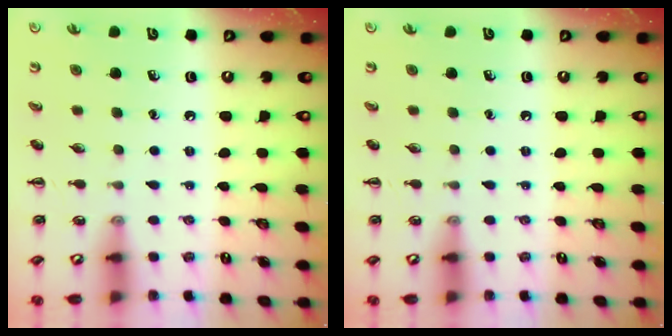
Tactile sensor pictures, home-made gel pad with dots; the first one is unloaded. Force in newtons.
{"total": 0.0}